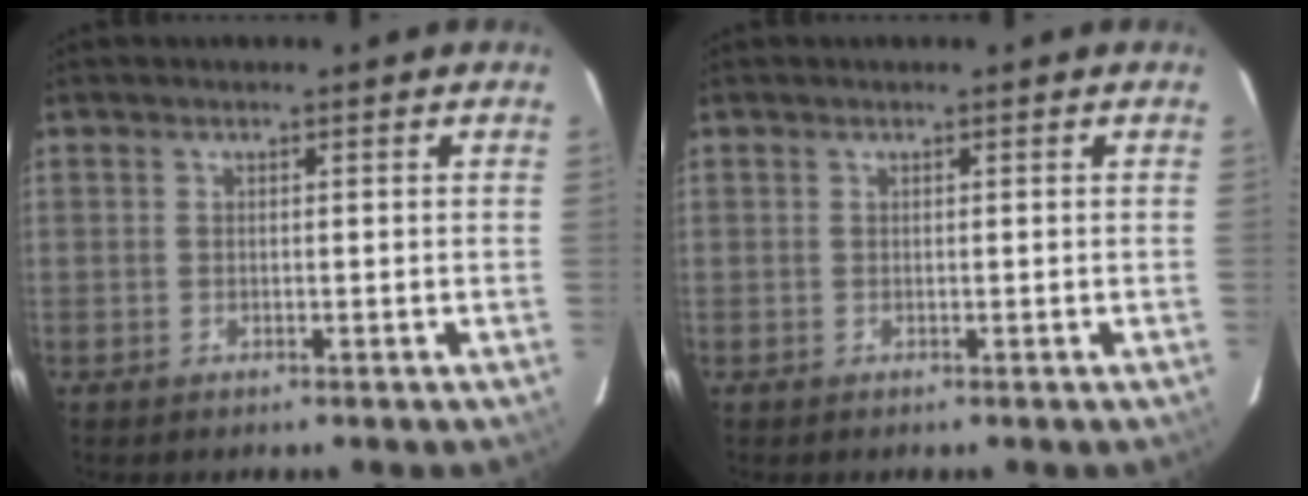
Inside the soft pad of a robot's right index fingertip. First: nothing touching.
{"total": 0.0}